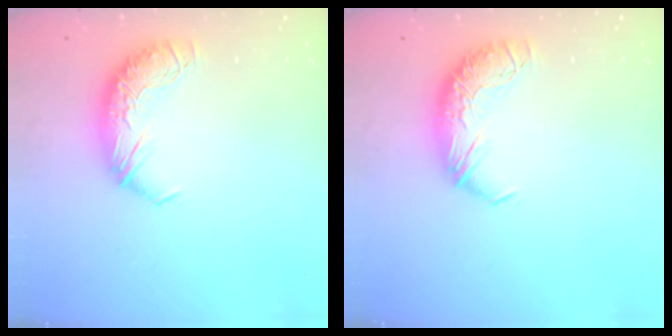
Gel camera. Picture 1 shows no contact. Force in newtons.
{"total": 0.0}